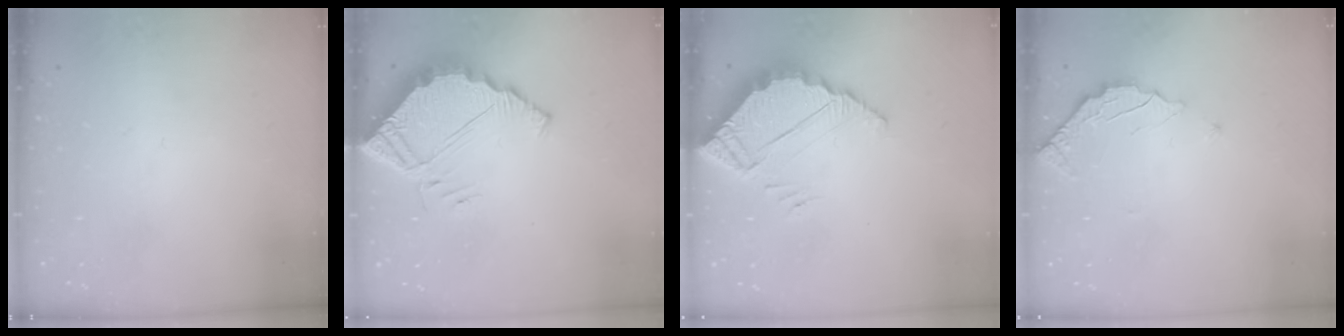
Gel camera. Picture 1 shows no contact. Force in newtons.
{"total": 6.0, "press": 6.0, "slide": 0.4}
{"total": 4.3, "press": 4.3, "slide": 0.3}
{"total": 3.0, "press": 3.0, "slide": 0.3}